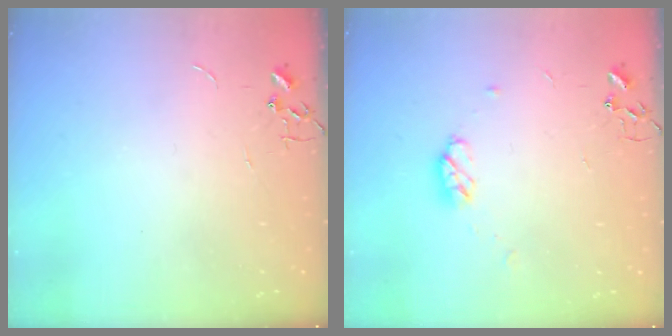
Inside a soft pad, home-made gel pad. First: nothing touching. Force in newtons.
{"total": 6.5, "press": 6.4, "slide": 0.9}